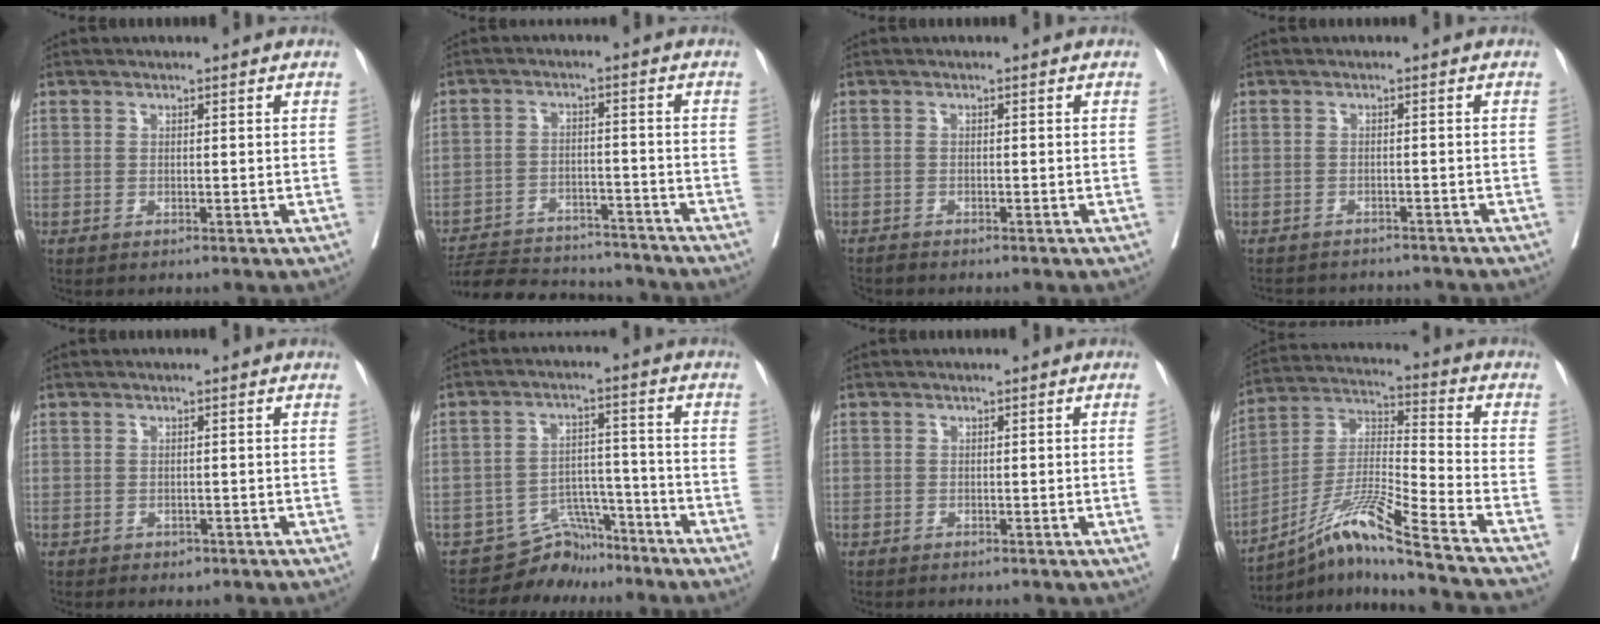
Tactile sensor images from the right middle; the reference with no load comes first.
{"total": 15.1, "force": [-14.0, 4.8, 3.2], "torque": [-0.054, 0.010, -0.198]}
{"total": 1.7, "force": [-1.7, 0.1, 0.2], "torque": [-0.007, -0.005, -0.029]}
{"total": 8.1, "force": [-7.7, 2.1, 1.5], "torque": [-0.024, 0.004, -0.095]}
{"total": 0.9, "force": [-0.5, 0.7, 0.3], "torque": [-0.007, 0.000, -0.005]}
{"total": 6.2, "force": [-5.7, 2.4, -0.6], "torque": [0.013, 0.037, -0.093]}
{"total": 0.6, "force": [-0.2, 0.2, 0.5], "torque": [-0.014, -0.001, -0.004]}
{"total": 16.8, "force": [-13.0, -2.5, 10.3], "torque": [-0.202, -0.007, -0.235]}